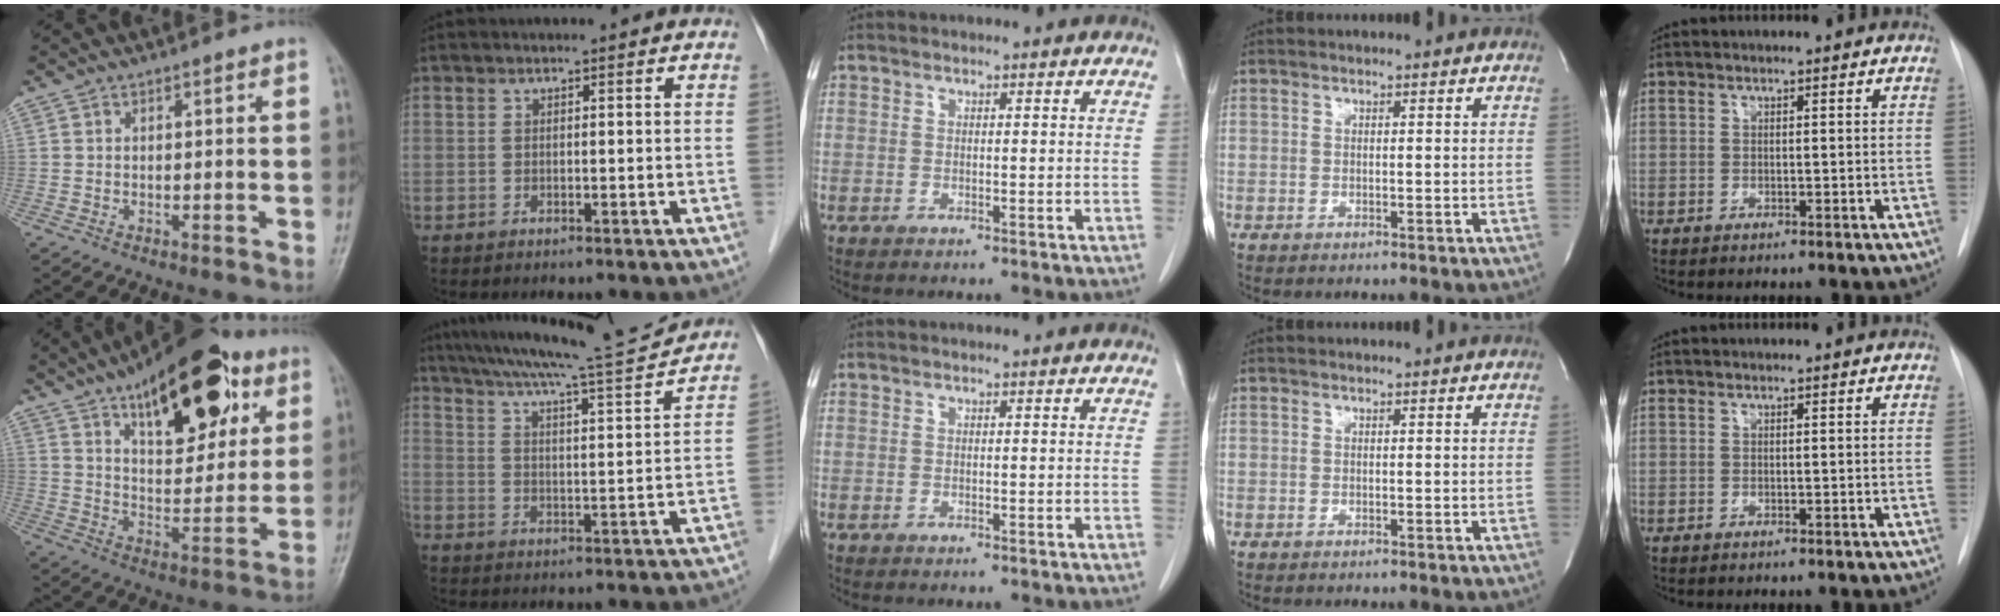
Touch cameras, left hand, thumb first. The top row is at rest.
{"thumb": {"total": 22.7, "force": [11.6, 10.3, 16.6], "torque": [-0.204, -0.033, 0.182]}, "index": {"total": 15.9, "force": [14.6, -1.2, 6.2], "torque": [-0.110, -0.018, 0.212]}}